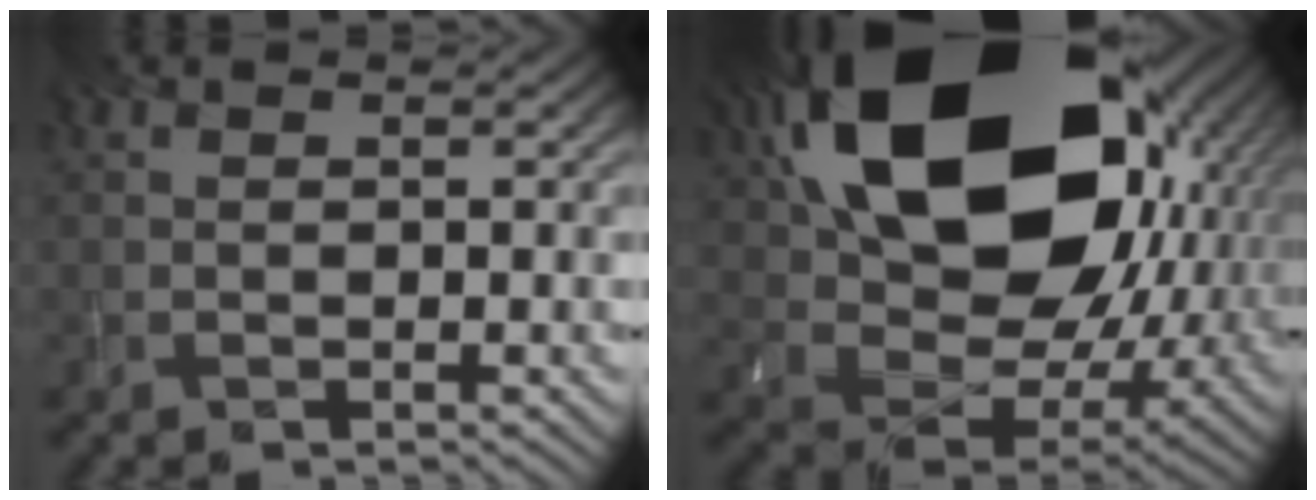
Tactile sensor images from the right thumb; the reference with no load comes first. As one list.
[{"total": 21.8, "force": [7.8, 14.8, 14.0], "torque": [-0.331, -0.017, 0.177]}]